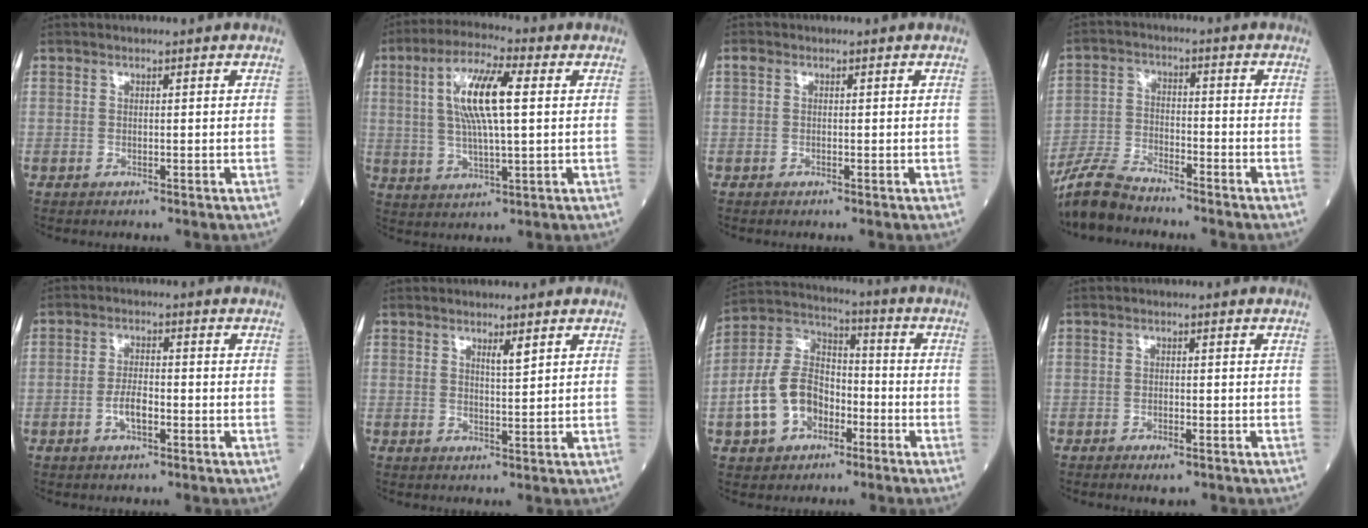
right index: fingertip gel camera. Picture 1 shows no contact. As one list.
[{"total": 11.0, "force": [2.3, 2.1, 10.6], "torque": [-0.209, 0.013, 0.041]}, {"total": 0.7, "force": [-0.2, 0.4, 0.5], "torque": [-0.012, 0.001, -0.004]}, {"total": 10.0, "force": [-9.1, 2.0, 3.4], "torque": [-0.074, -0.015, -0.177]}, {"total": 3.5, "force": [-1.3, 1.2, 3.0], "torque": [-0.059, 0.003, -0.023]}, {"total": 1.0, "force": [0.7, -0.1, 0.7], "torque": [-0.014, -0.006, 0.013]}, {"total": 11.6, "force": [-4.3, 8.1, 7.2], "torque": [-0.173, 0.028, -0.077]}, {"total": 2.2, "force": [-1.4, 0.7, 1.6], "torque": [-0.024, -0.002, -0.017]}]